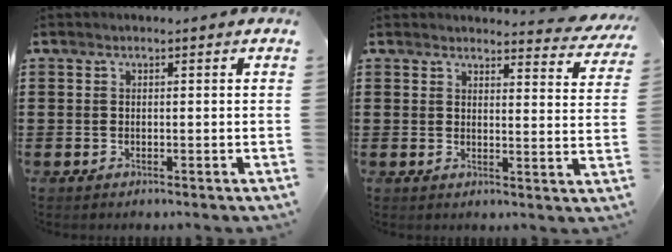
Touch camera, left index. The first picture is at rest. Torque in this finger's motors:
{"motor_torque": [-0.42, 0.41, -0.16, -0.03]}